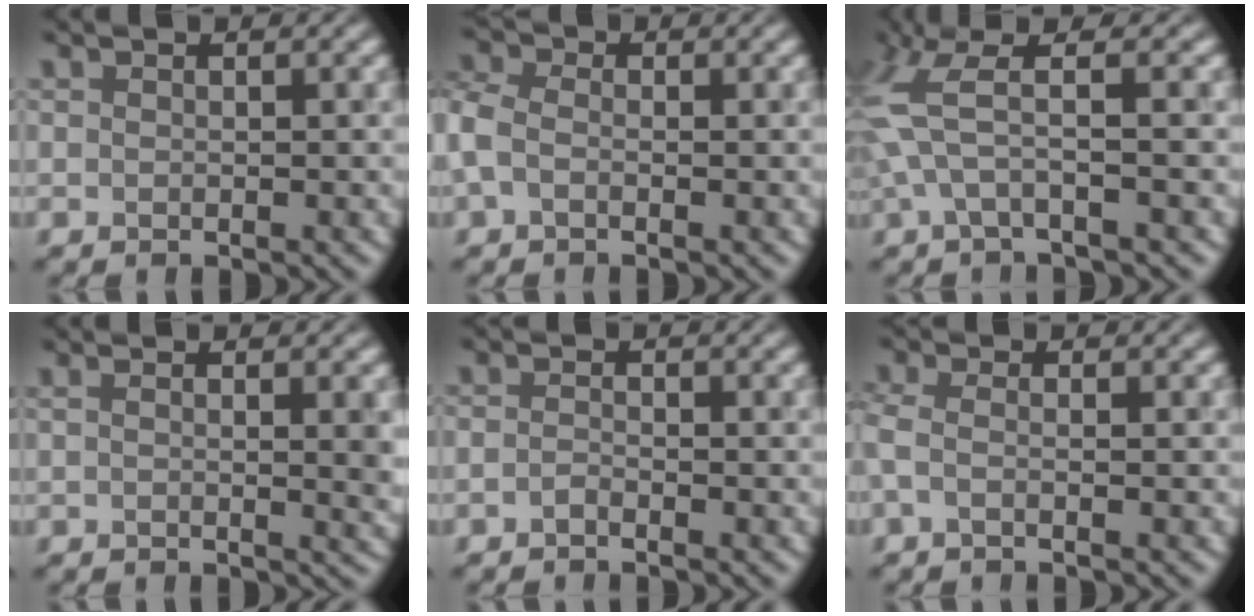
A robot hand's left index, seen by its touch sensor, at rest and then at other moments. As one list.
[{"total": 2.9, "force": [-0.6, 2.1, 1.9], "torque": [-0.058, 0.006, -0.027]}, {"total": 4.0, "force": [0.9, 0.5, 3.9], "torque": [-0.099, 0.007, 0.015]}, {"total": 3.1, "force": [0.5, 0.7, 3.0], "torque": [-0.038, -0.001, 0.006]}, {"total": 0.7, "force": [-0.7, 0.1, 0.4], "torque": [-0.011, 0.001, -0.015]}, {"total": 1.6, "force": [-0.6, 0.6, 1.3], "torque": [-0.035, -0.002, -0.021]}]